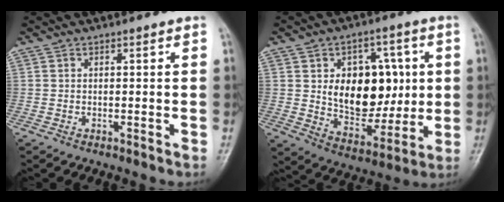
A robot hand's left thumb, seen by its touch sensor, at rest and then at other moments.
{"total": 16.8, "force": [2.0, 11.5, 12.2], "torque": [-0.121, -0.008, 0.041]}